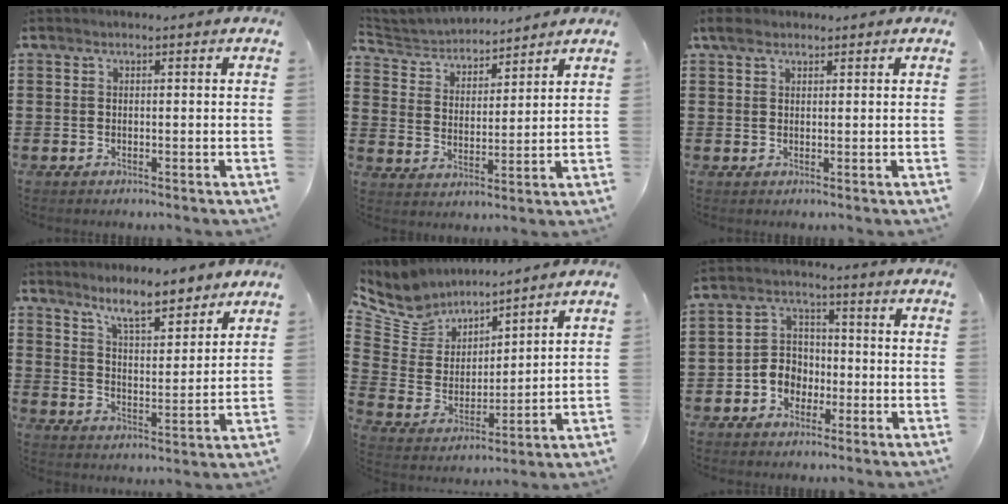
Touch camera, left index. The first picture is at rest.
{"total": 4.3, "force": [4.3, 0.8, 0.0], "torque": [-0.023, -0.022, 0.073]}
{"total": 2.2, "force": [1.4, 1.2, 1.3], "torque": [-0.030, 0.007, 0.025]}
{"total": 7.8, "force": [6.9, 1.3, 3.5], "torque": [-0.073, -0.031, 0.122]}
{"total": 7.5, "force": [6.7, 3.3, 0.2], "torque": [-0.057, -0.055, 0.122]}
{"total": 5.0, "force": [-2.4, 4.1, 1.5], "torque": [-0.047, 0.010, -0.052]}